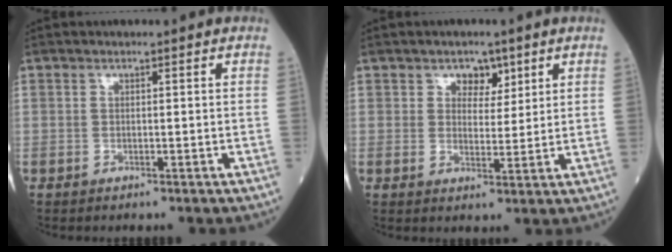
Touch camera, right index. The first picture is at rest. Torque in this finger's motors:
{"motor_torque": [0.05, 0.05, 0.03, 0.02]}